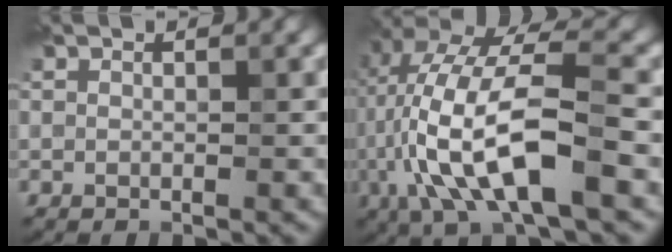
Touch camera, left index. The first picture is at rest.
{"total": 11.7, "force": [-2.2, 4.1, 10.7], "torque": [-0.214, 0.018, -0.046]}